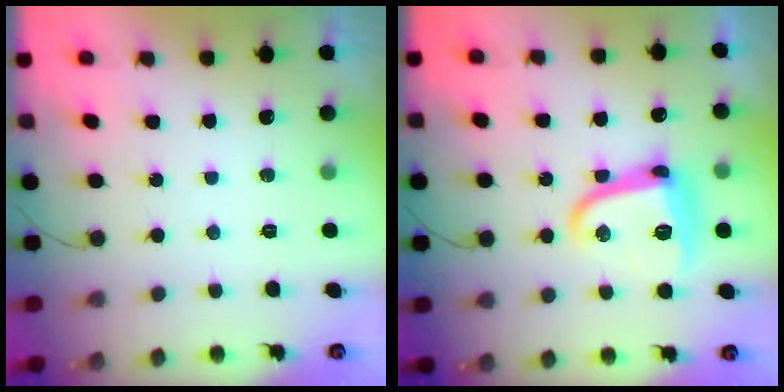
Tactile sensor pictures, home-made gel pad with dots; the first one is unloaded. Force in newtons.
{"total": 13.7, "press": 13.7, "slide": 0.8}